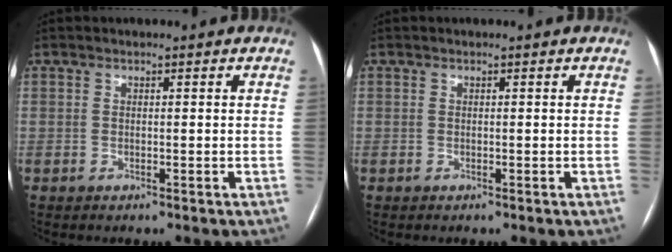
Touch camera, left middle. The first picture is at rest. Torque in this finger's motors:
{"motor_torque": [0.00, 0.01, 0.00, 0.00]}